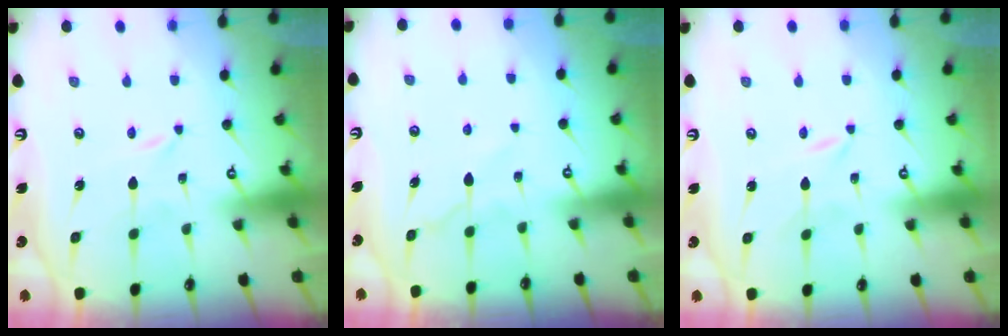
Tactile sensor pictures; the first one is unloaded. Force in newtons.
{"total": 5.9, "press": 5.8, "slide": 0.8}
{"total": 0.0}